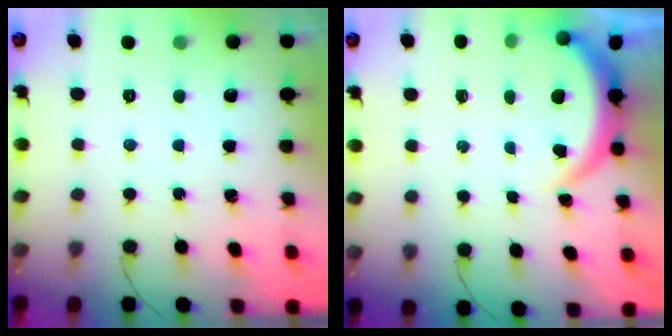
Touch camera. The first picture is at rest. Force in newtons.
{"total": 3.9, "press": 3.9, "slide": 0.2}